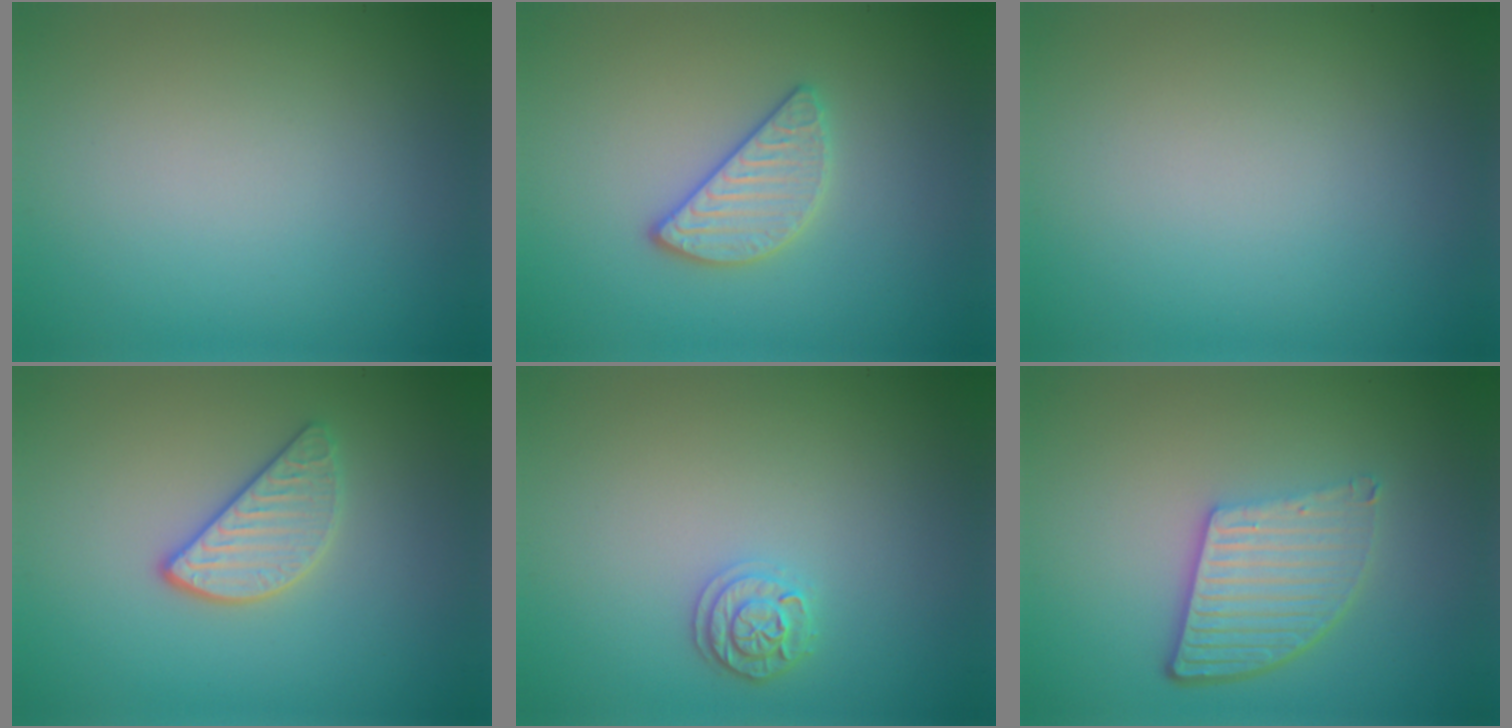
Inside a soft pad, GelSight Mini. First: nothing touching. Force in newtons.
{"total": 3.0, "press": 2.8, "slide": 1.1}
{"total": 0.0}
{"total": 2.9, "press": 2.7, "slide": 1.2}
{"total": 1.9, "press": 1.9, "slide": 0.3}
{"total": 5.5, "press": 3.8, "slide": 4.0}